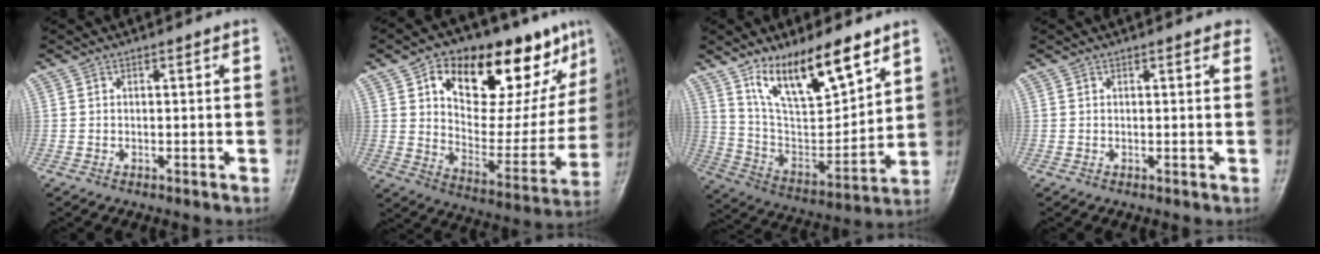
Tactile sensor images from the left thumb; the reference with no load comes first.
{"total": 27.0, "force": [13.4, 12.7, 19.6], "torque": [-0.232, -0.019, 0.212]}
{"total": 17.5, "force": [11.4, 6.1, 11.8], "torque": [-0.163, -0.058, 0.219]}
{"total": 1.5, "force": [1.0, 0.7, 0.8], "torque": [0.002, 0.000, 0.007]}